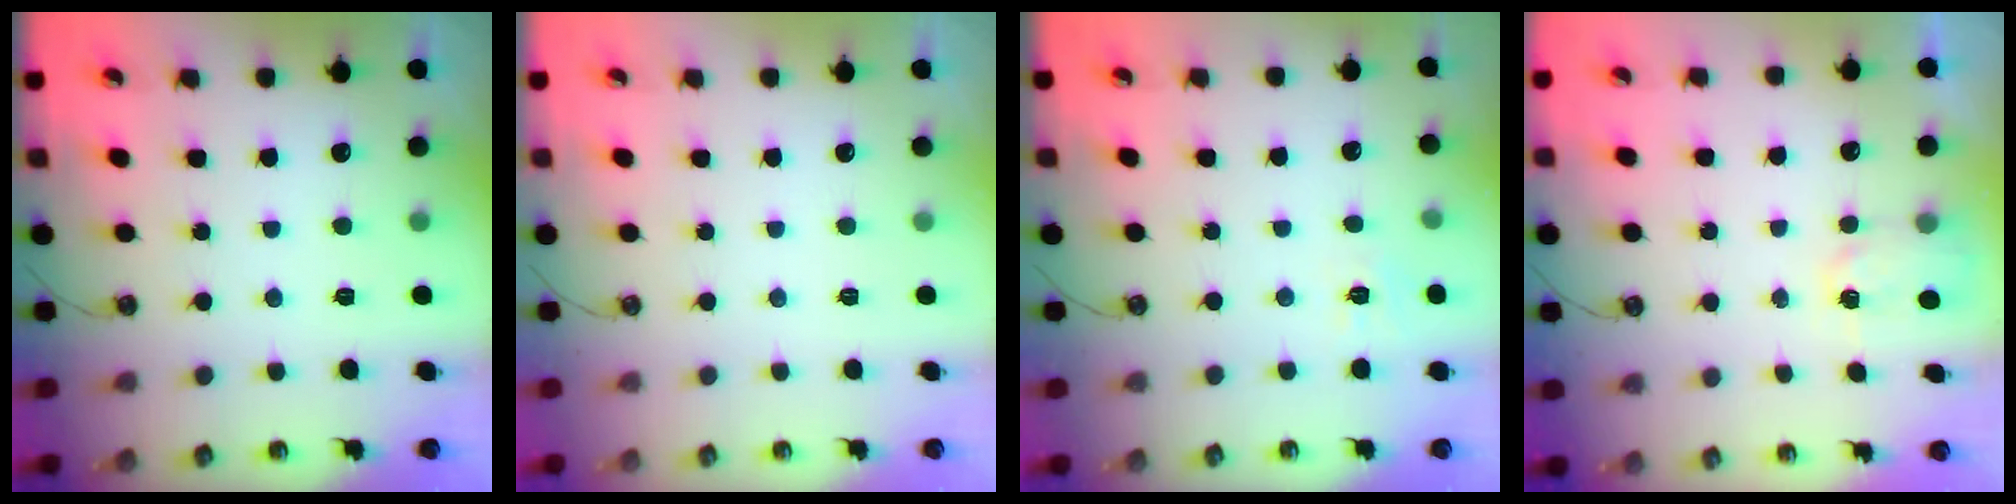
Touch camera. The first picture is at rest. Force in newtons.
{"total": 0.0}
{"total": 6.3, "press": 6.3, "slide": 0.8}
{"total": 2.9, "press": 2.9, "slide": 0.4}